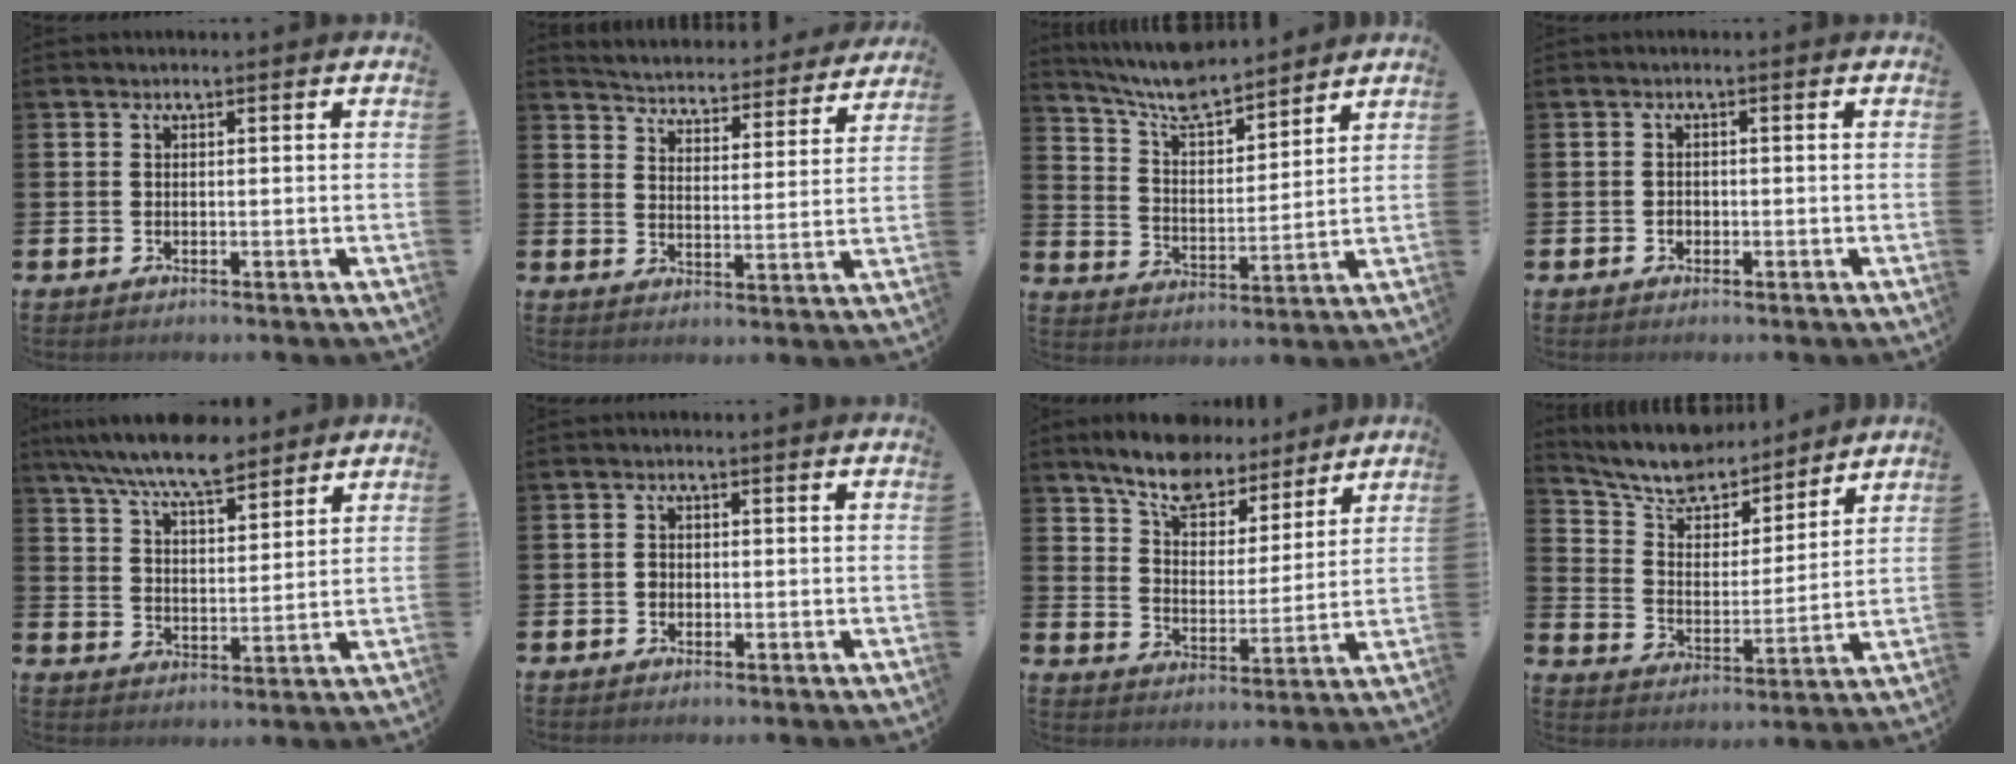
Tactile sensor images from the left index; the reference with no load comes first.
{"total": 4.7, "force": [4.7, 0.6, 0.4], "torque": [-0.026, -0.046, 0.076]}
{"total": 8.3, "force": [7.9, 1.4, 2.3], "torque": [-0.080, -0.048, 0.142]}
{"total": 0.9, "force": [-0.2, 0.8, 0.3], "torque": [-0.005, 0.005, -0.006]}
{"total": 8.7, "force": [7.9, 1.8, 3.1], "torque": [-0.081, -0.033, 0.143]}
{"total": 1.1, "force": [-0.3, 1.0, 0.3], "torque": [0.003, 0.002, -0.010]}
{"total": 8.3, "force": [7.5, 2.8, 2.0], "torque": [-0.066, -0.046, 0.133]}
{"total": 9.7, "force": [9.1, 2.8, 1.9], "torque": [-0.079, -0.063, 0.164]}